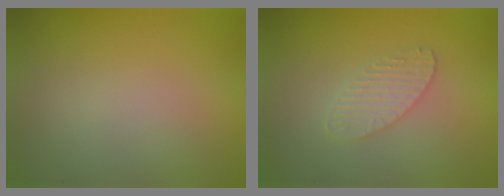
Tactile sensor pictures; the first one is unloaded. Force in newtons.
{"total": 2.0, "press": 2.0, "slide": 0.1}